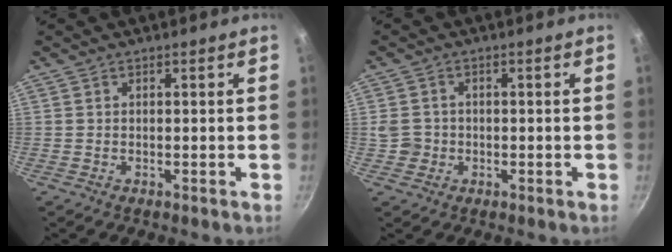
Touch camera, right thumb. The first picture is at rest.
{"total": 3.6, "force": [-0.5, 3.3, 1.2], "torque": [-0.008, 0.006, -0.010]}